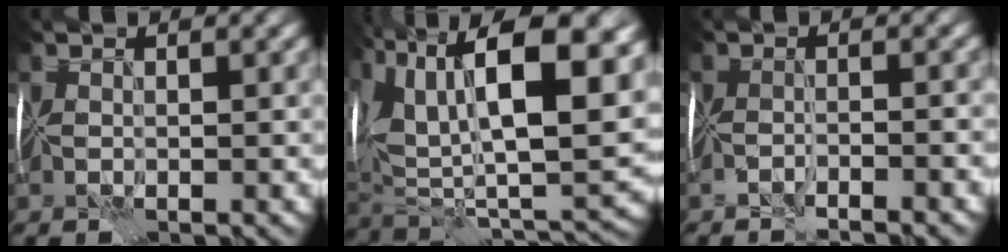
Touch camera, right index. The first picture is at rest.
{"total": 17.1, "force": [6.2, 7.5, 14.1], "torque": [-0.258, 0.030, 0.118]}
{"total": 2.8, "force": [-2.6, -0.8, 0.4], "torque": [-0.008, -0.002, -0.043]}